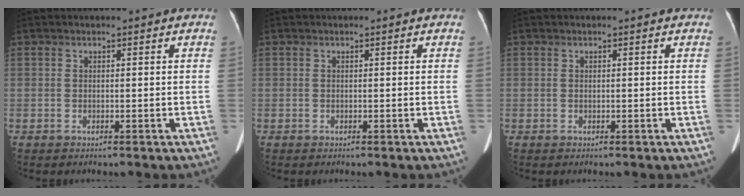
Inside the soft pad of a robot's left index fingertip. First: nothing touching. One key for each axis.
{"total": 0.0}
{"total": 0.0}